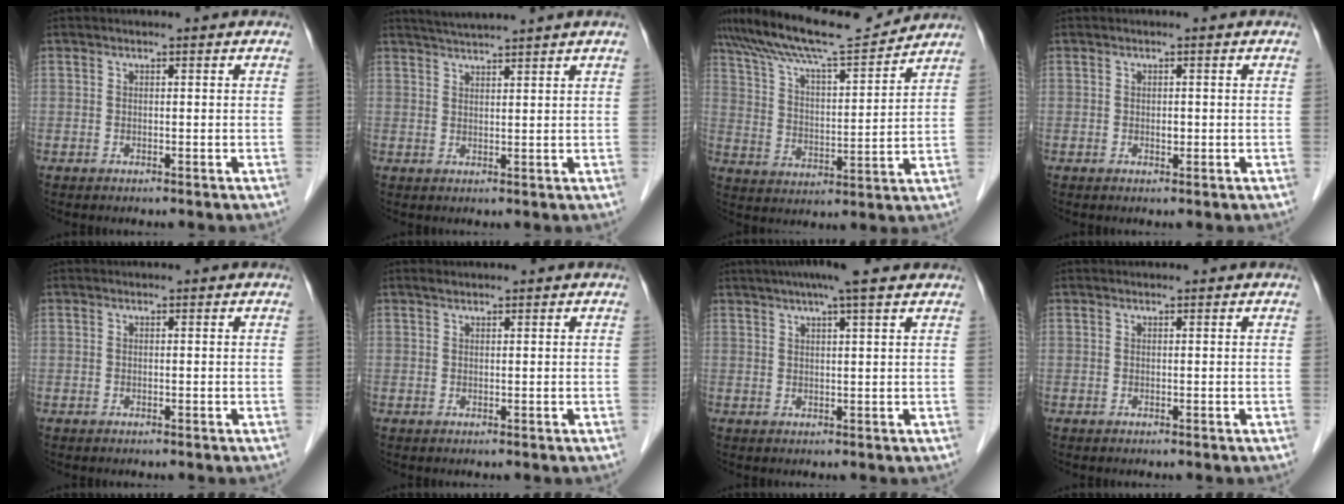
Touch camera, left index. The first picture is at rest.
{"total": 5.0, "force": [4.5, -1.3, 1.8], "torque": [-0.031, 0.017, 0.077]}
{"total": 15.1, "force": [13.9, 0.7, 6.0], "torque": [-0.117, 0.013, 0.232]}
{"total": 0.7, "force": [0.0, 0.4, 0.6], "torque": [-0.009, 0.000, 0.001]}
{"total": 0.0}
{"total": 0.7, "force": [0.7, 0.1, 0.2], "torque": [-0.010, 0.008, 0.018]}
{"total": 8.2, "force": [6.4, 0.2, 5.2], "torque": [-0.081, 0.033, 0.088]}
{"total": 0.0}